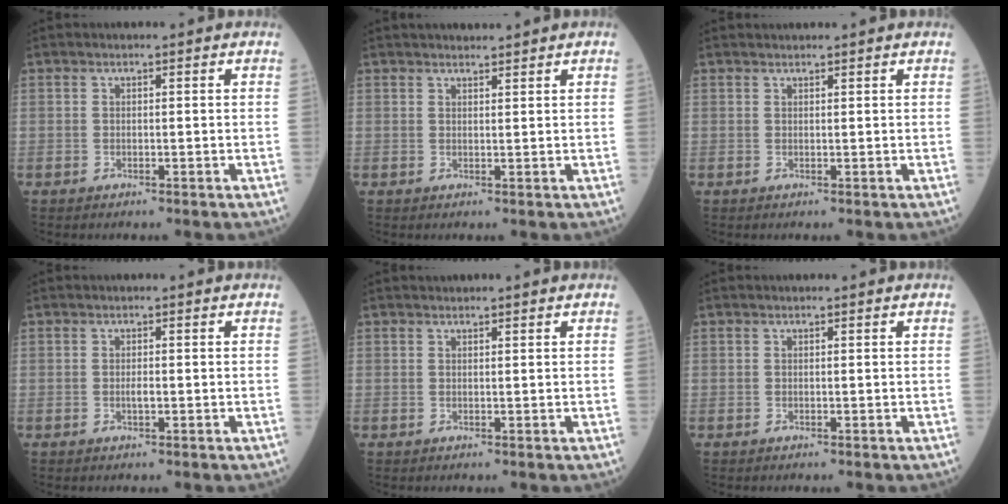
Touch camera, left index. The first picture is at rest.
{"total": 2.4, "force": [2.4, 0.1, 0.6], "torque": [-0.004, 0.014, 0.039]}
{"total": 1.2, "force": [1.2, -0.1, 0.2], "torque": [-0.002, 0.015, 0.020]}
{"total": 0.9, "force": [-0.7, 0.2, 0.6], "torque": [-0.011, -0.007, -0.013]}
{"total": 1.2, "force": [1.2, 0.0, 0.2], "torque": [-0.003, 0.014, 0.017]}
{"total": 0.0}